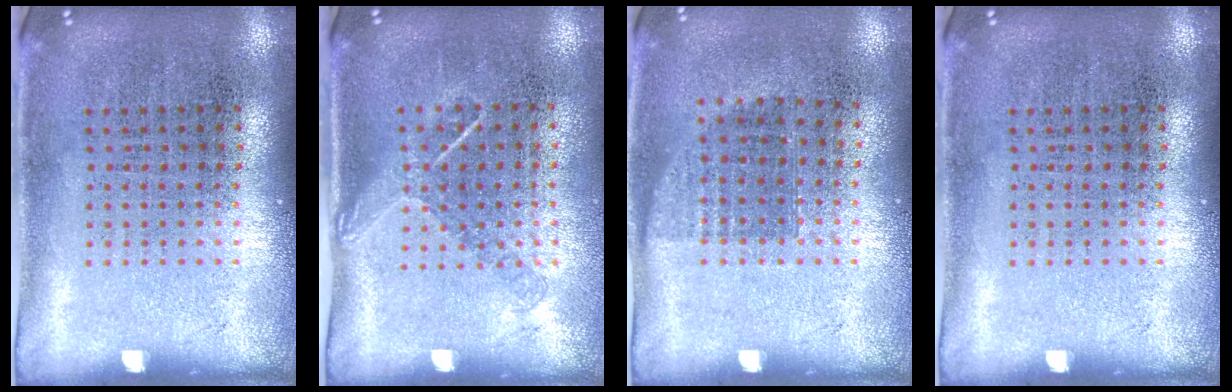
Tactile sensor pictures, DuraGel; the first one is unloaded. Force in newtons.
{"total": 1.3, "press": 1.0, "slide": 0.9}
{"total": 0.7, "press": 0.6, "slide": 0.3}
{"total": 0.0}